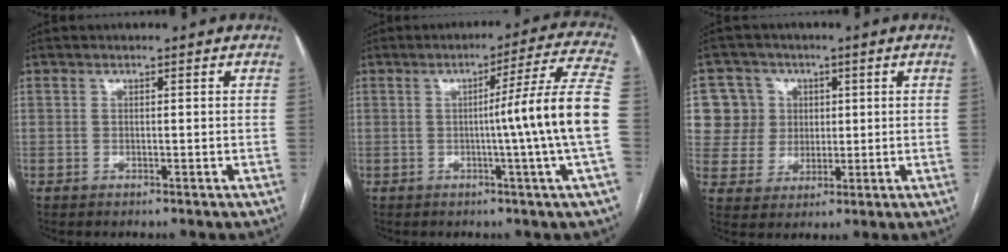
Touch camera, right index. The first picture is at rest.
{"total": 12.7, "force": [-1.4, -3.1, 12.2], "torque": [-0.158, -0.002, -0.020]}
{"total": 8.7, "force": [2.3, 8.3, 1.1], "torque": [-0.024, 0.028, 0.048]}